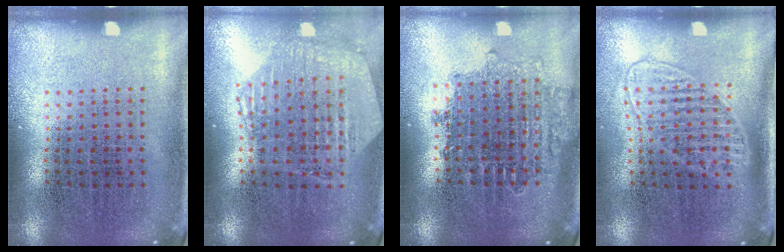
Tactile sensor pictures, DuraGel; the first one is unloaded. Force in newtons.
{"total": 1.1, "press": 1.1, "slide": 0.2}
{"total": 1.6, "press": 1.3, "slide": 0.9}
{"total": 1.4, "press": 1.2, "slide": 0.7}